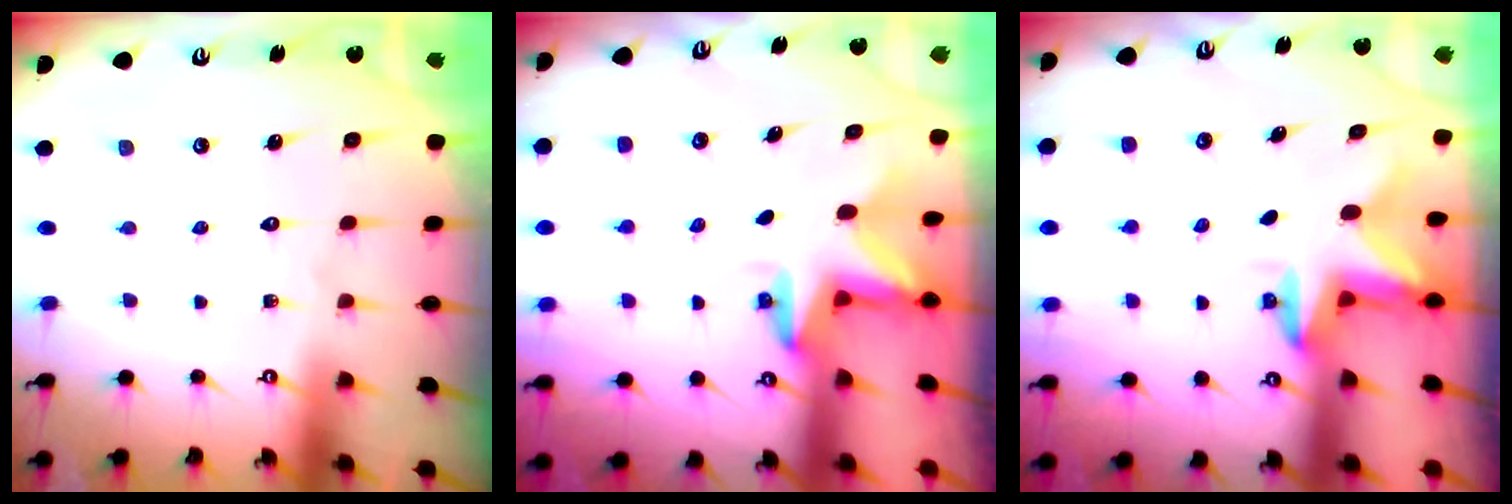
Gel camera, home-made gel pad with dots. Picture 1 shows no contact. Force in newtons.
{"total": 2.9, "press": 2.9, "slide": 0.1}
{"total": 2.8, "press": 2.7, "slide": 0.5}